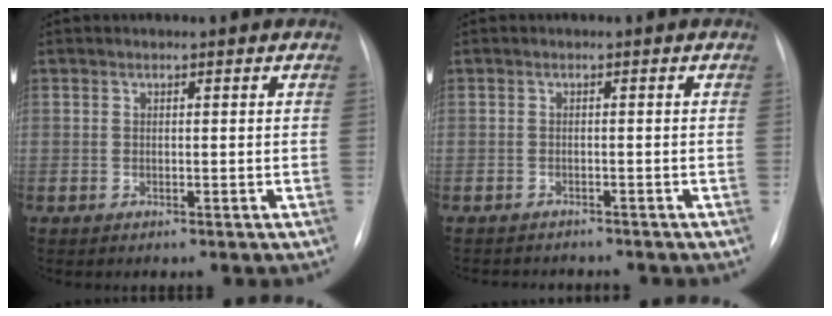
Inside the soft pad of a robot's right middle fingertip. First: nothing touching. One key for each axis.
{"total": 4.8, "fx": -4.5, "fy": 1.3, "fz": 1.0, "tx": -0.010, "ty": -0.003, "tz": -0.058}